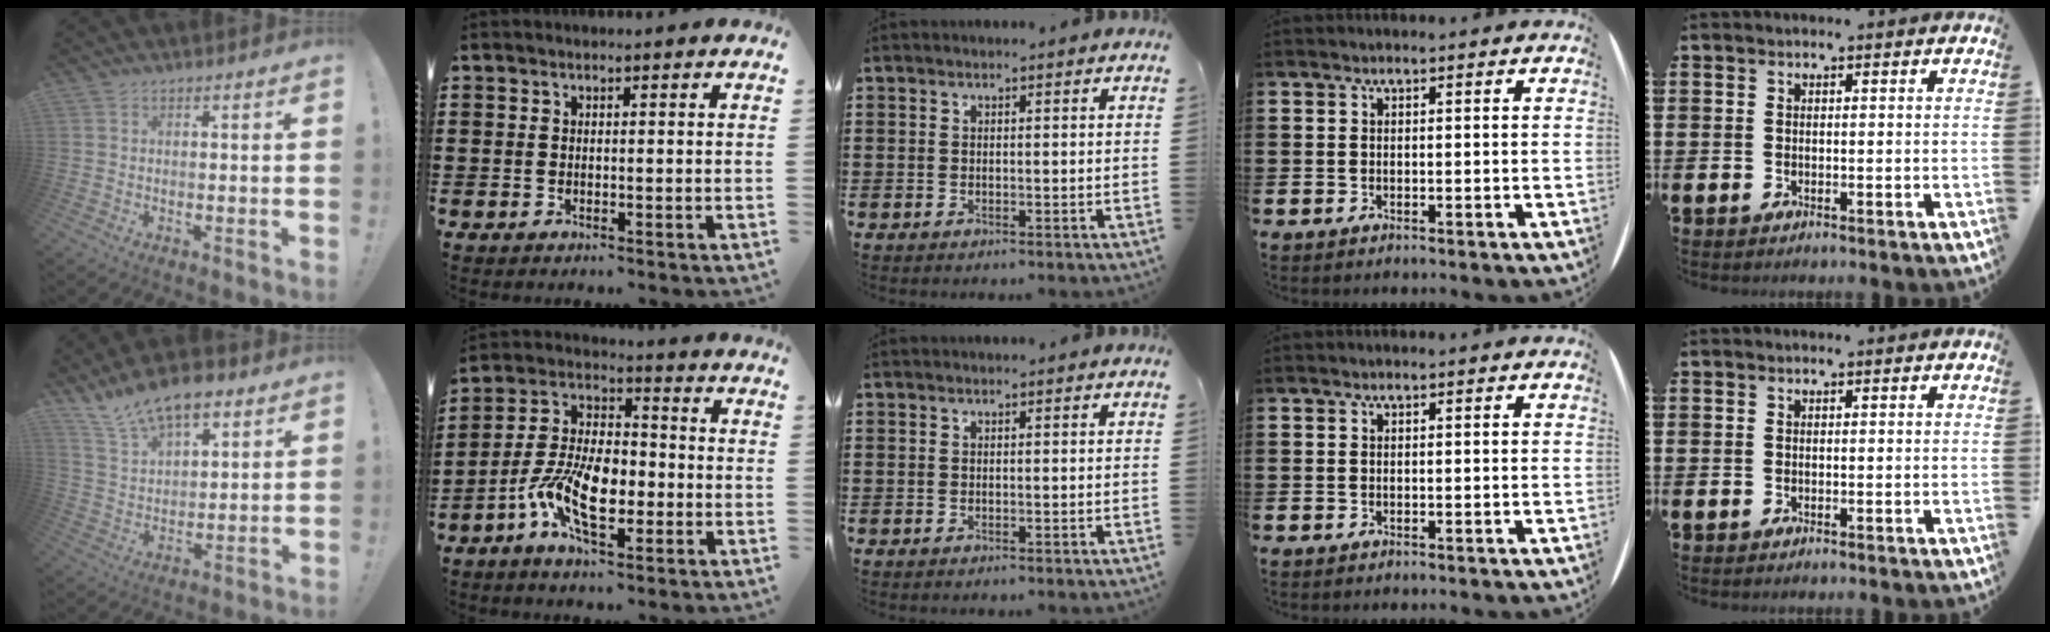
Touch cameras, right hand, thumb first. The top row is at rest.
{"thumb": {"total": 12.7, "force": [9.6, 5.7, 6.2], "torque": [-0.118, -0.055, 0.179]}, "index": {"total": 10.5, "force": [-3.9, 5.2, 8.2], "torque": [-0.193, -0.004, -0.076]}}